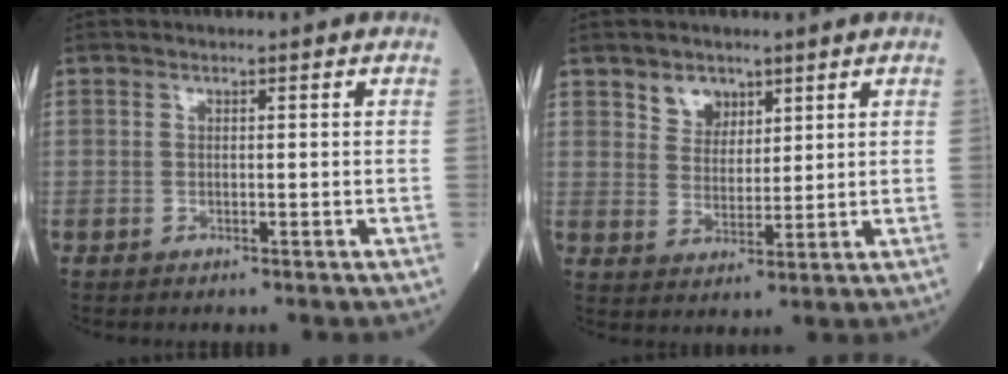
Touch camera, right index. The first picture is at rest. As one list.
[{"total": 4.5, "force": [2.9, 3.0, 1.6], "torque": [-0.028, 0.003, 0.057]}]